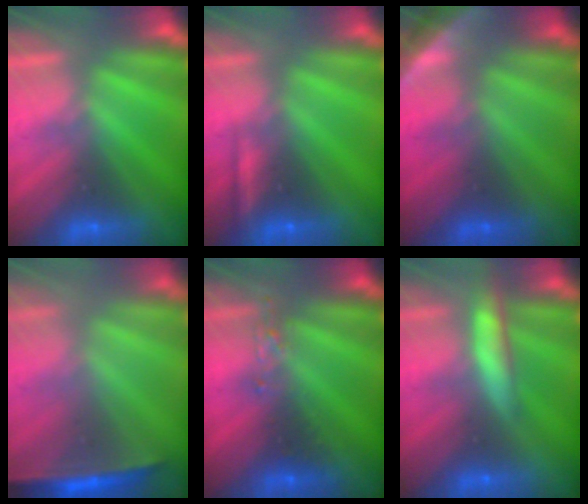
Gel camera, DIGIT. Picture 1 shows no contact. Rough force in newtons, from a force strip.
{"total": 2.3}
{"total": 4.7}
{"total": 1.3}
{"total": 2.4}
{"total": 5.5}